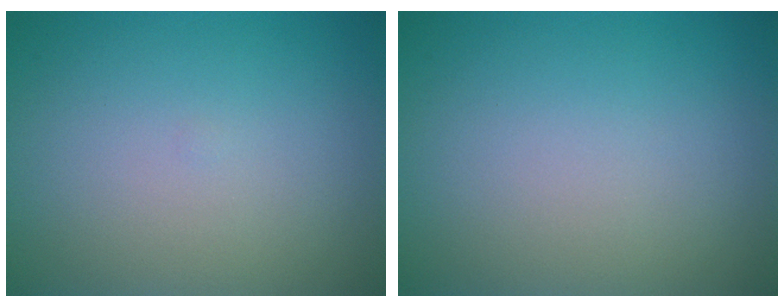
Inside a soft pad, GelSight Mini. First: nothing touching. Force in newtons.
{"total": 0.0}